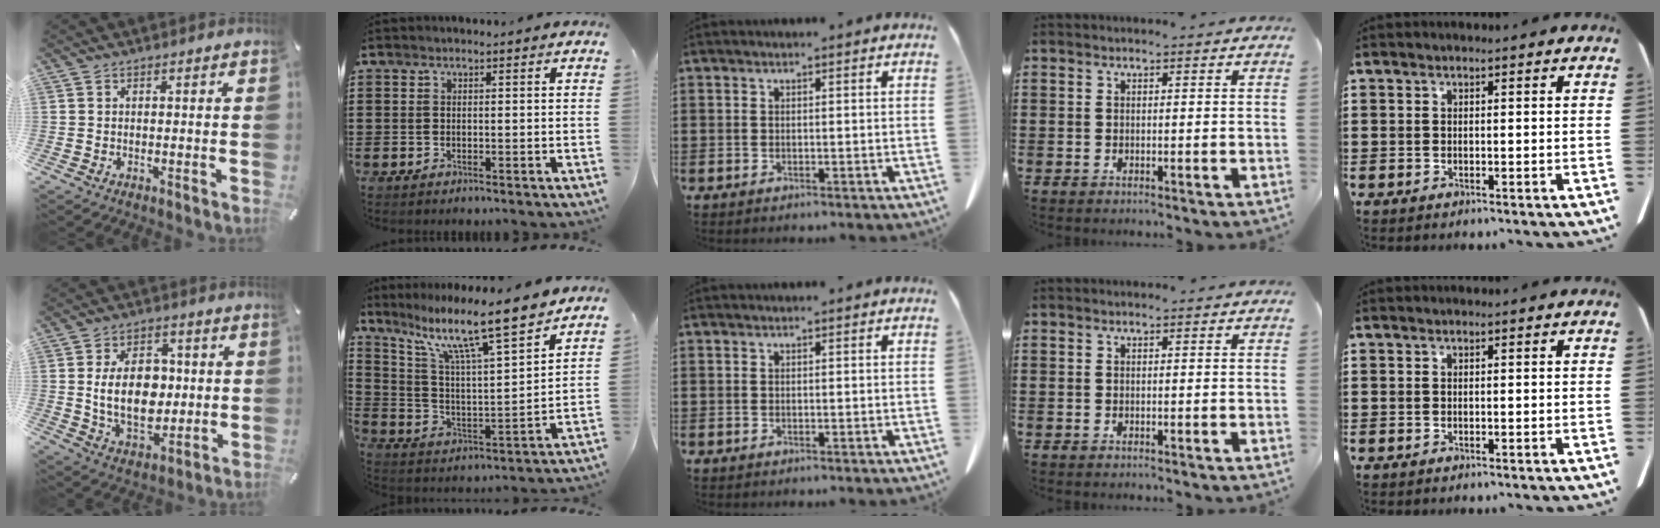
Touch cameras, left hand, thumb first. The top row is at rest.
{"thumb": {"total": 14.7, "force": [0.8, 9.9, 10.8], "torque": [-0.198, 0.006, 0.013]}, "index": {"total": 12.4, "force": [9.1, 1.4, 8.2], "torque": [-0.171, -0.055, 0.148]}}